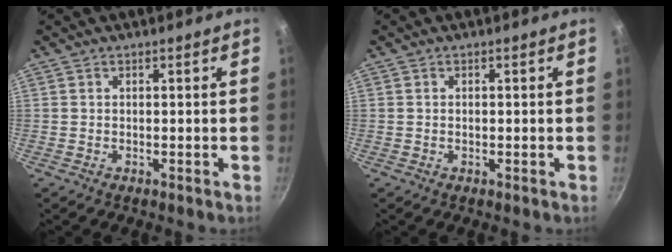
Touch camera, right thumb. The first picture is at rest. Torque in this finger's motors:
{"motor_torque": [-0.14, -0.12, -0.04, 0.11, 0.00]}